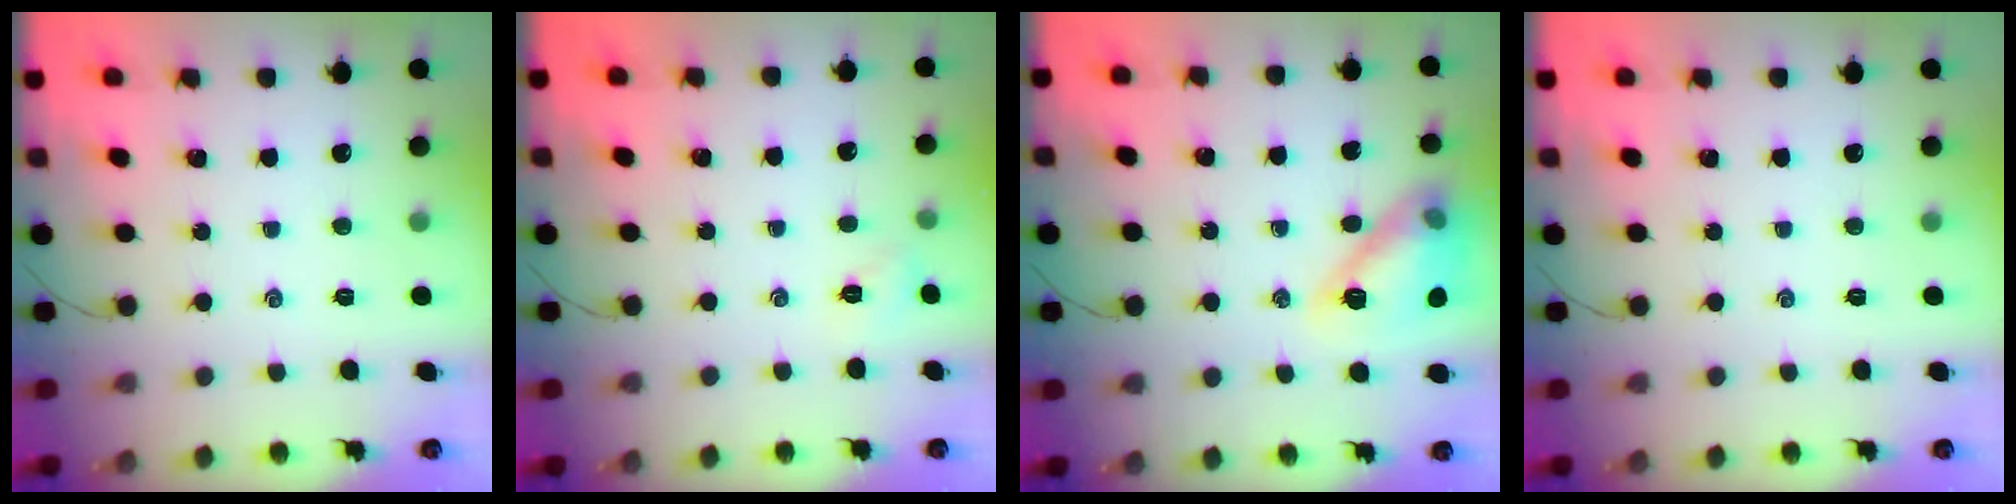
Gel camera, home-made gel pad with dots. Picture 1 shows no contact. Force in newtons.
{"total": 2.1, "press": 2.0, "slide": 0.6}
{"total": 15.3, "press": 15.2, "slide": 1.7}
{"total": 0.0}